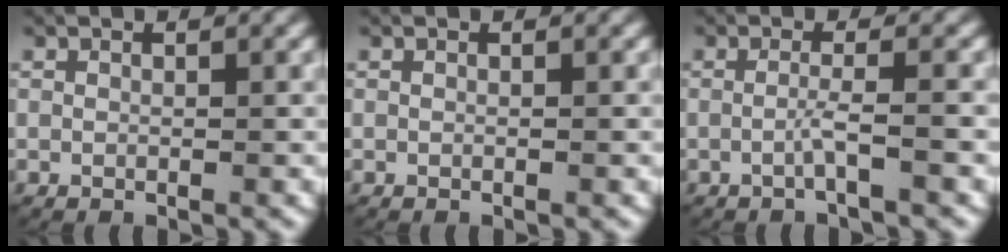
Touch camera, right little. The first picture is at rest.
{"total": 0.0}
{"total": 1.7, "force": [-1.0, -0.8, 1.1], "torque": [-0.025, 0.001, -0.019]}